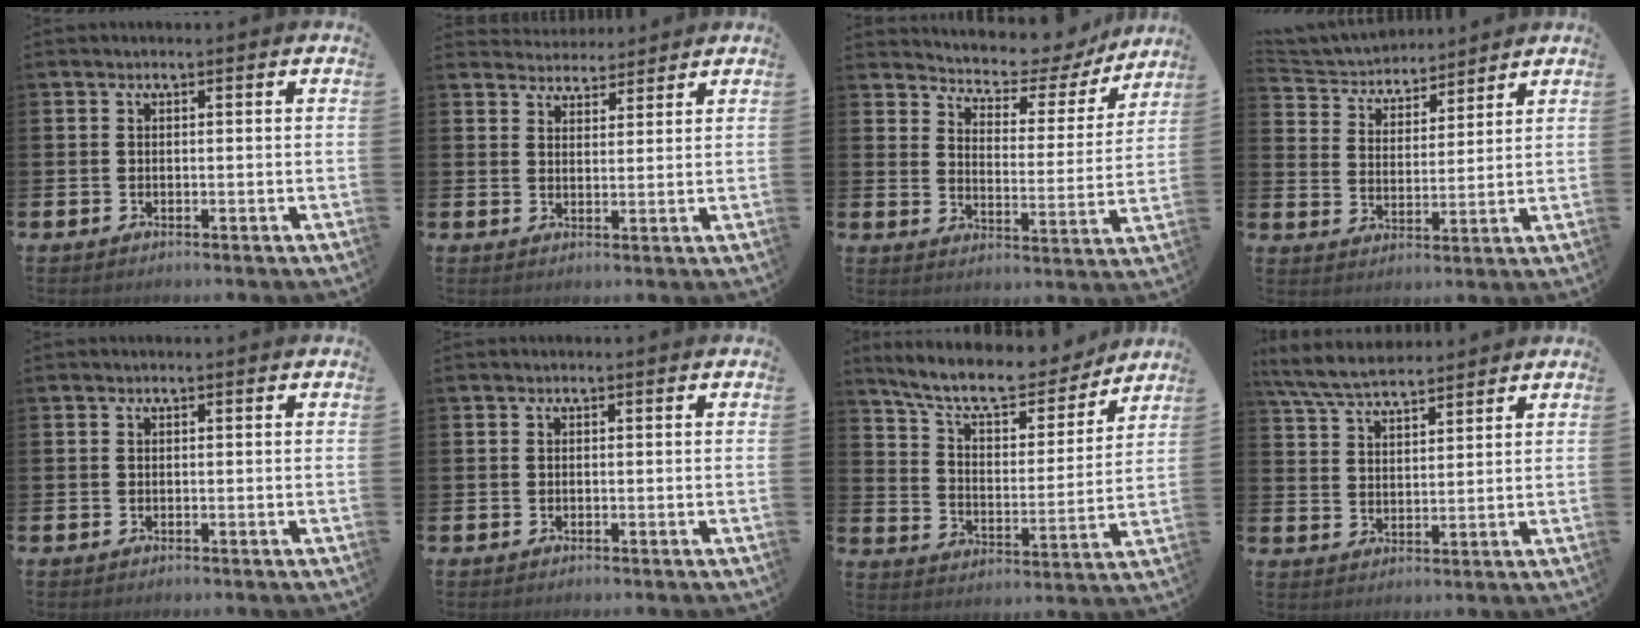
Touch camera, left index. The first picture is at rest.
{"total": 3.9, "force": [3.8, 1.0, -0.4], "torque": [-0.004, -0.020, 0.070]}
{"total": 6.0, "force": [5.6, 1.9, 0.8], "torque": [-0.045, -0.049, 0.092]}
{"total": 4.3, "force": [4.0, 1.6, -0.2], "torque": [-0.025, -0.030, 0.066]}
{"total": 0.0}
{"total": 0.0}
{"total": 10.2, "force": [9.2, 2.5, 3.8], "torque": [-0.101, -0.060, 0.158]}
{"total": 6.4, "force": [6.0, 1.1, 1.8], "torque": [-0.061, -0.019, 0.112]}